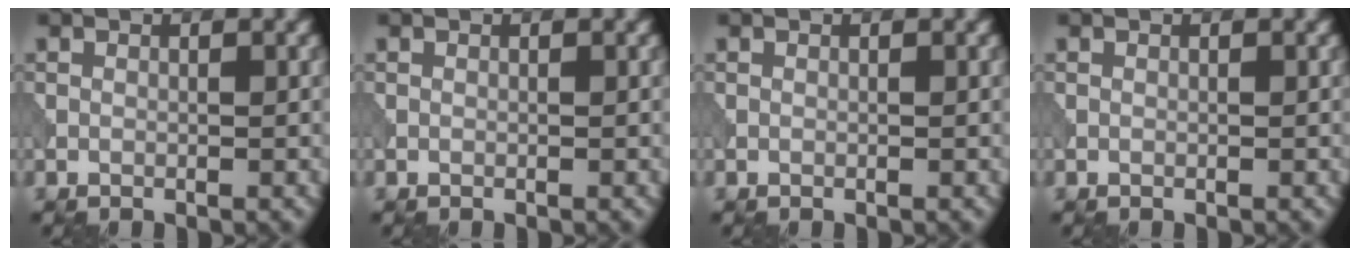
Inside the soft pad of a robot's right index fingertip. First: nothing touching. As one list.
[{"total": 0.0}, {"total": 0.0}, {"total": 0.0}]